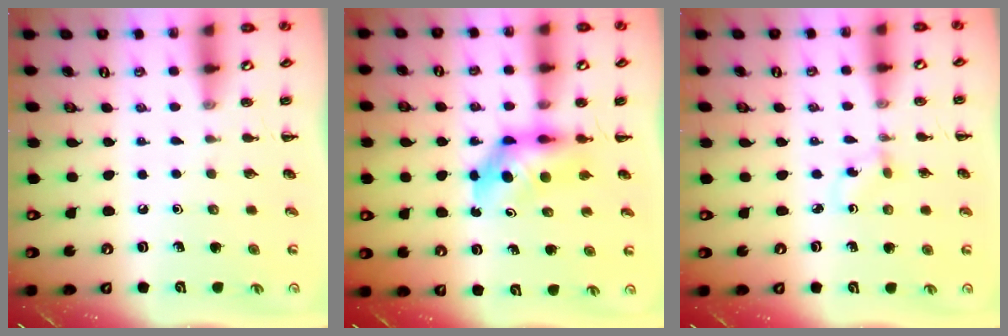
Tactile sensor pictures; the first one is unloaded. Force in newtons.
{"total": 5.2, "press": 5.1, "slide": 0.8}
{"total": 1.0, "press": 0.8, "slide": 0.6}